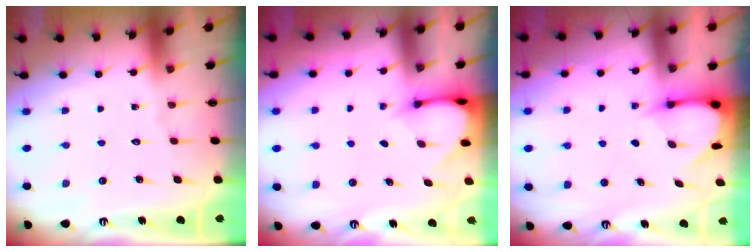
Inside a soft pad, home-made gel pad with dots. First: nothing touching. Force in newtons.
{"total": 3.1, "press": 3.1, "slide": 0.2}
{"total": 3.7, "press": 3.7, "slide": 0.3}